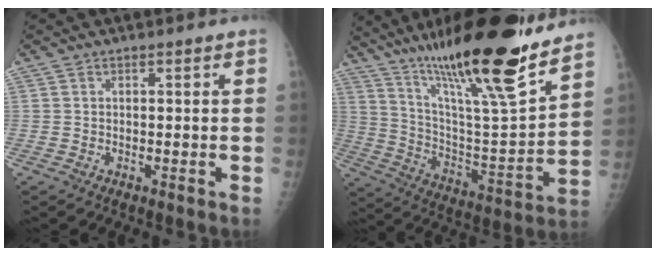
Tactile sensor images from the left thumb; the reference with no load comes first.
{"total": 27.6, "force": [20.0, 3.8, 18.7], "torque": [-0.288, -0.077, 0.340]}